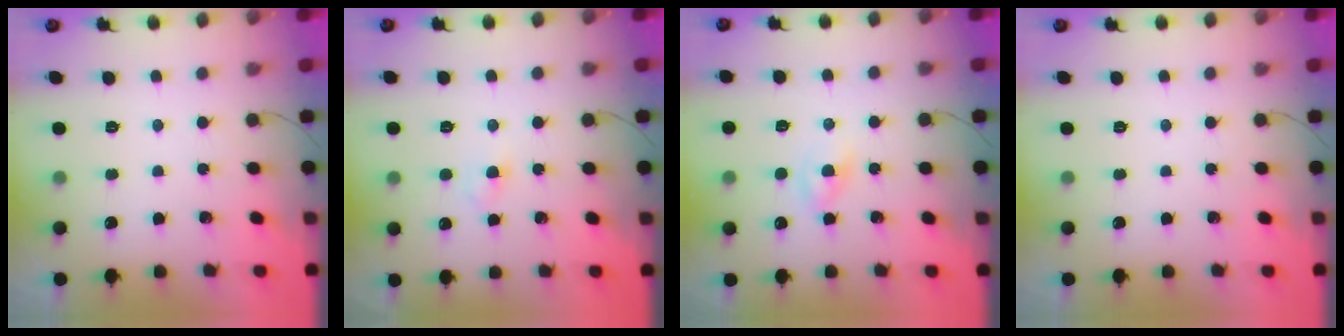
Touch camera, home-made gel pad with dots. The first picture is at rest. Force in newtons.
{"total": 2.7, "press": 2.5, "slide": 1.1}
{"total": 2.2, "press": 2.0, "slide": 1.0}
{"total": 0.0}